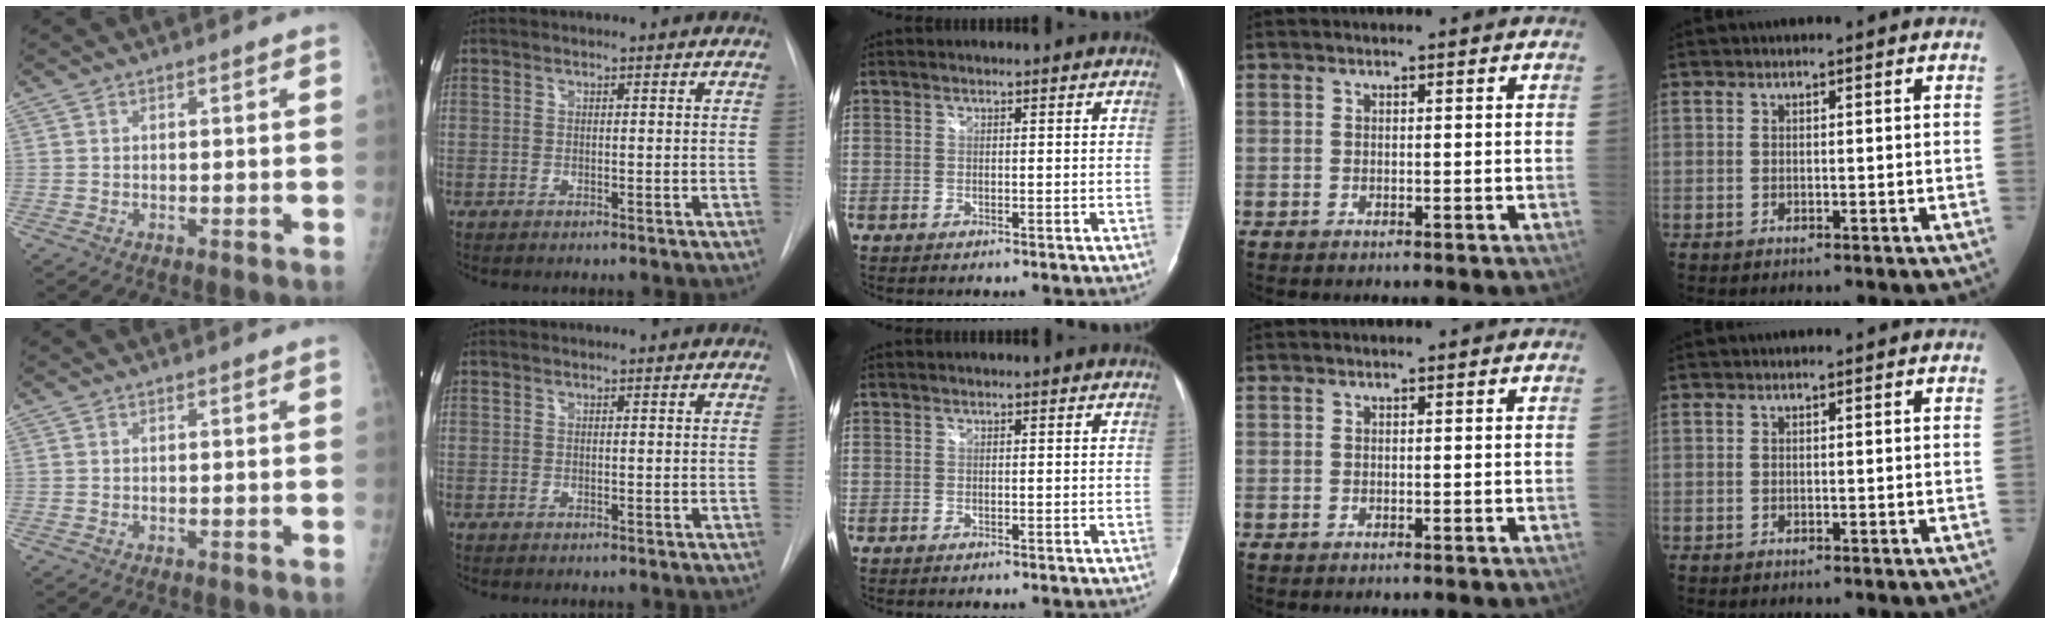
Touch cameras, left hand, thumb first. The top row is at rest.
{}